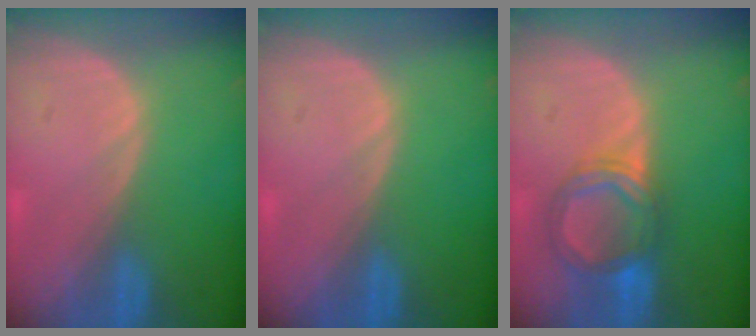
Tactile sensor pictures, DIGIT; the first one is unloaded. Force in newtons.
{"total": 0.0}
{"total": 5.6, "press": 5.6, "slide": 0.3}